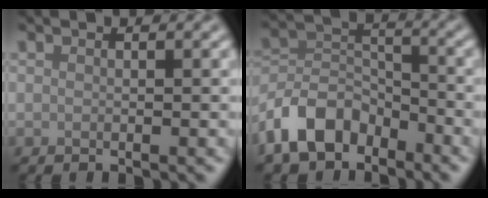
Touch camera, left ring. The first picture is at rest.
{"total": 6.7, "force": [-4.6, 3.8, 3.0], "torque": [-0.053, 0.002, -0.101]}